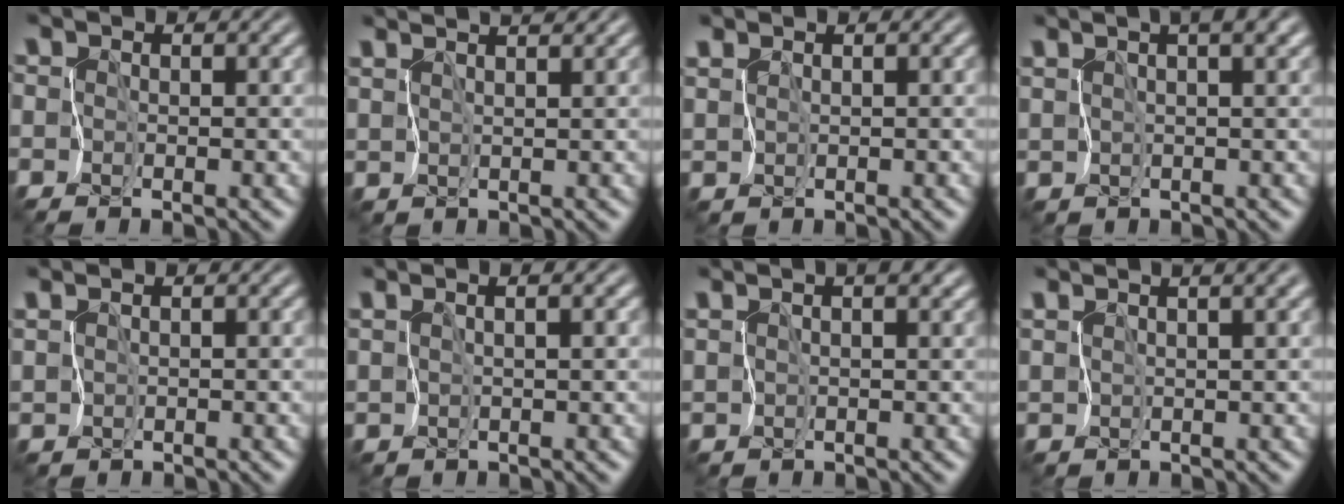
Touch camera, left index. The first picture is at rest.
{"total": 4.3, "force": [3.8, 0.8, 2.0], "torque": [-0.038, 0.024, 0.050]}
{"total": 1.0, "force": [0.9, -0.2, -0.1], "torque": [-0.004, 0.002, 0.023]}
{"total": 4.7, "force": [3.0, 1.2, 3.4], "torque": [-0.052, 0.018, 0.043]}
{"total": 0.7, "force": [0.7, 0.2, -0.3], "torque": [0.001, 0.000, 0.015]}
{"total": 2.2, "force": [1.5, 0.4, 1.6], "torque": [-0.019, 0.008, 0.023]}
{"total": 3.2, "force": [2.3, 0.9, 2.0], "torque": [-0.025, 0.013, 0.029]}
{"total": 6.0, "force": [4.1, 1.8, 4.1], "torque": [-0.063, 0.033, 0.062]}